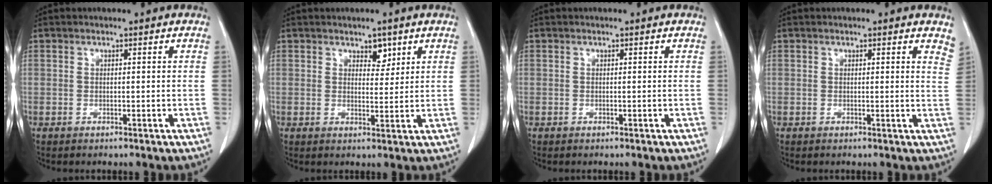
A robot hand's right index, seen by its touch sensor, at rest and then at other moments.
{"total": 2.8, "force": [1.8, 1.5, 1.4], "torque": [-0.013, -0.002, 0.030]}
{"total": 0.0}
{"total": 4.0, "force": [3.6, 0.8, 1.4], "torque": [-0.004, -0.014, 0.019]}